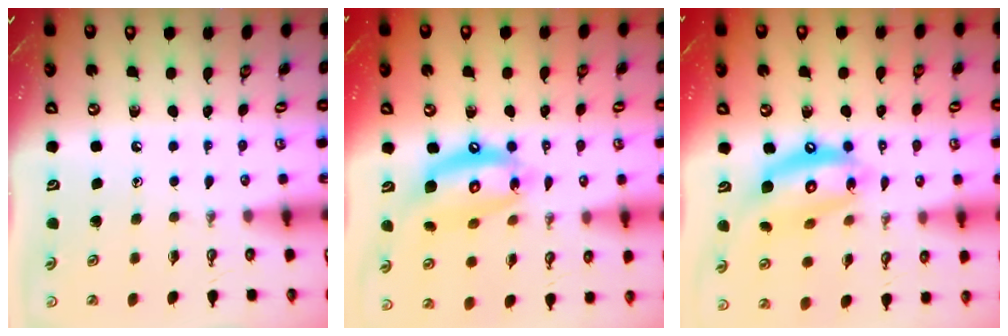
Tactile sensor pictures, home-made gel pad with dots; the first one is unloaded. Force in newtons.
{"total": 13.5, "press": 13.4, "slide": 1.3}
{"total": 13.6, "press": 13.6, "slide": 1.2}